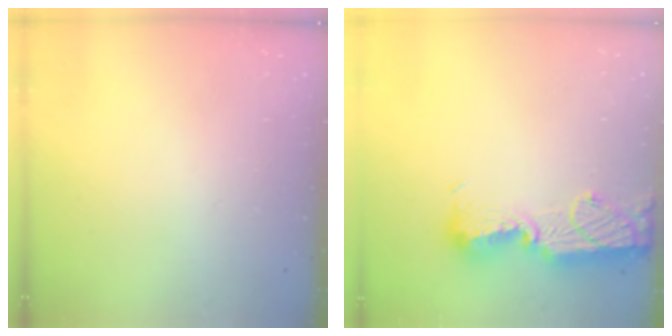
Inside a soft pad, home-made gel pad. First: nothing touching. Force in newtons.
{"total": 12.9, "press": 12.8, "slide": 1.2}